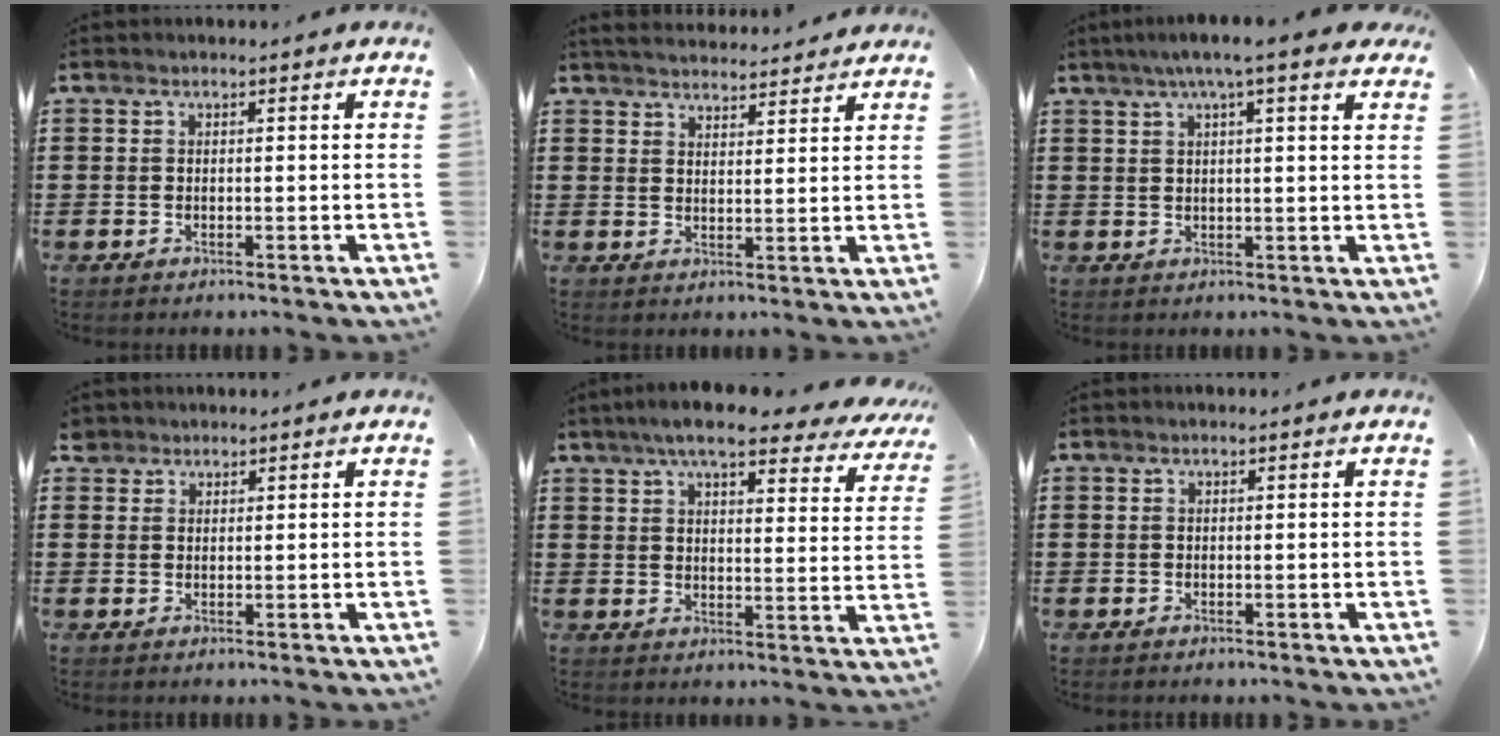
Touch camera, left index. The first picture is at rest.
{"total": 3.7, "force": [3.6, 0.2, 0.5], "torque": [-0.021, -0.011, 0.066]}
{"total": 5.1, "force": [3.4, 0.3, 3.8], "torque": [-0.083, 0.001, 0.059]}
{"total": 1.8, "force": [1.5, 1.0, 0.2], "torque": [-0.009, 0.005, 0.029]}
{"total": 8.0, "force": [6.8, 0.8, 4.2], "torque": [-0.095, -0.021, 0.118]}
{"total": 0.0}